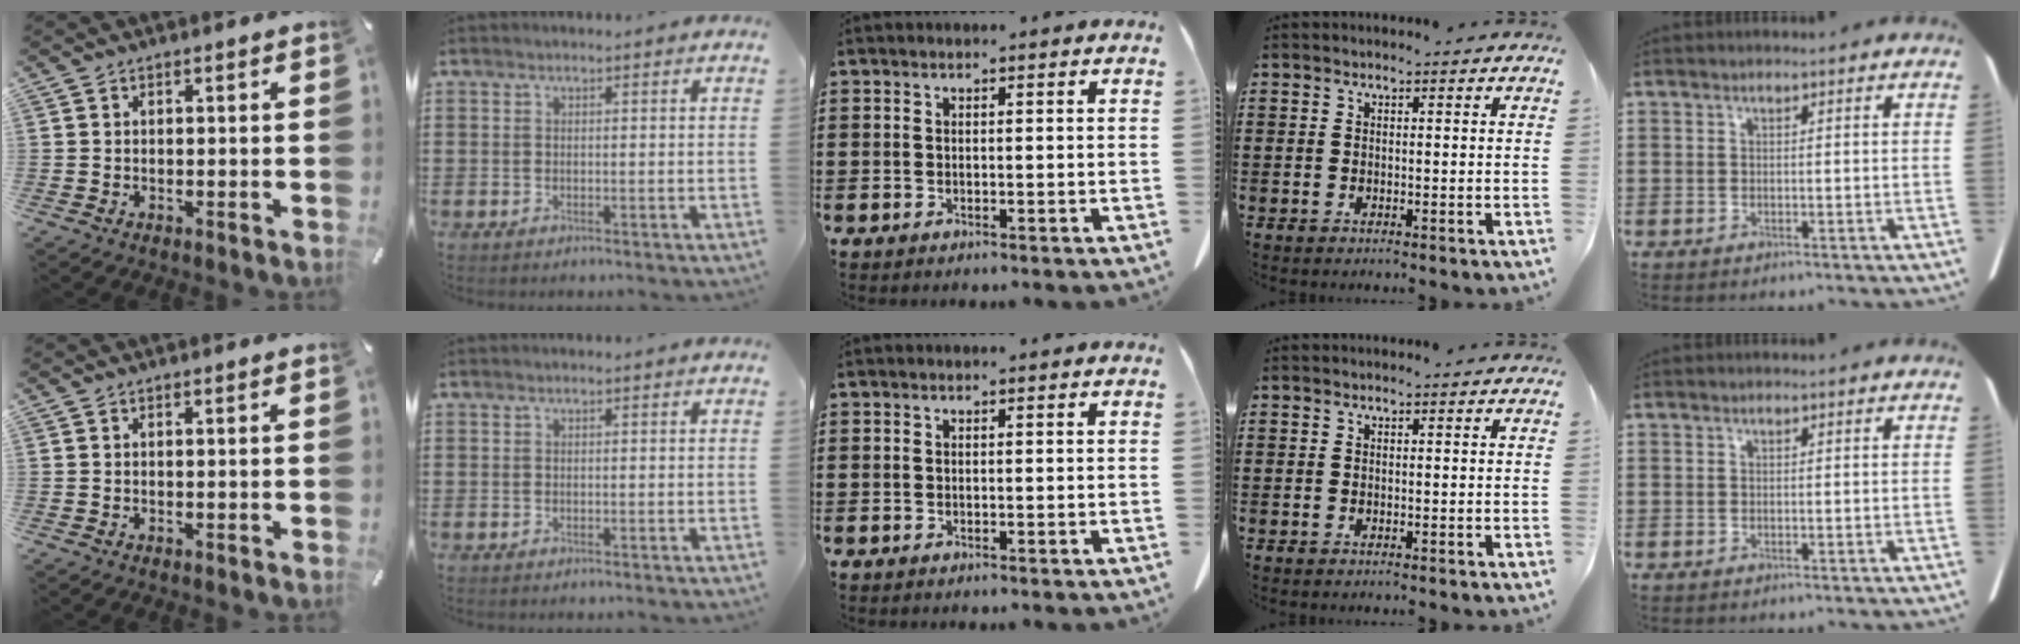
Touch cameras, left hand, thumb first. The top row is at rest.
{}